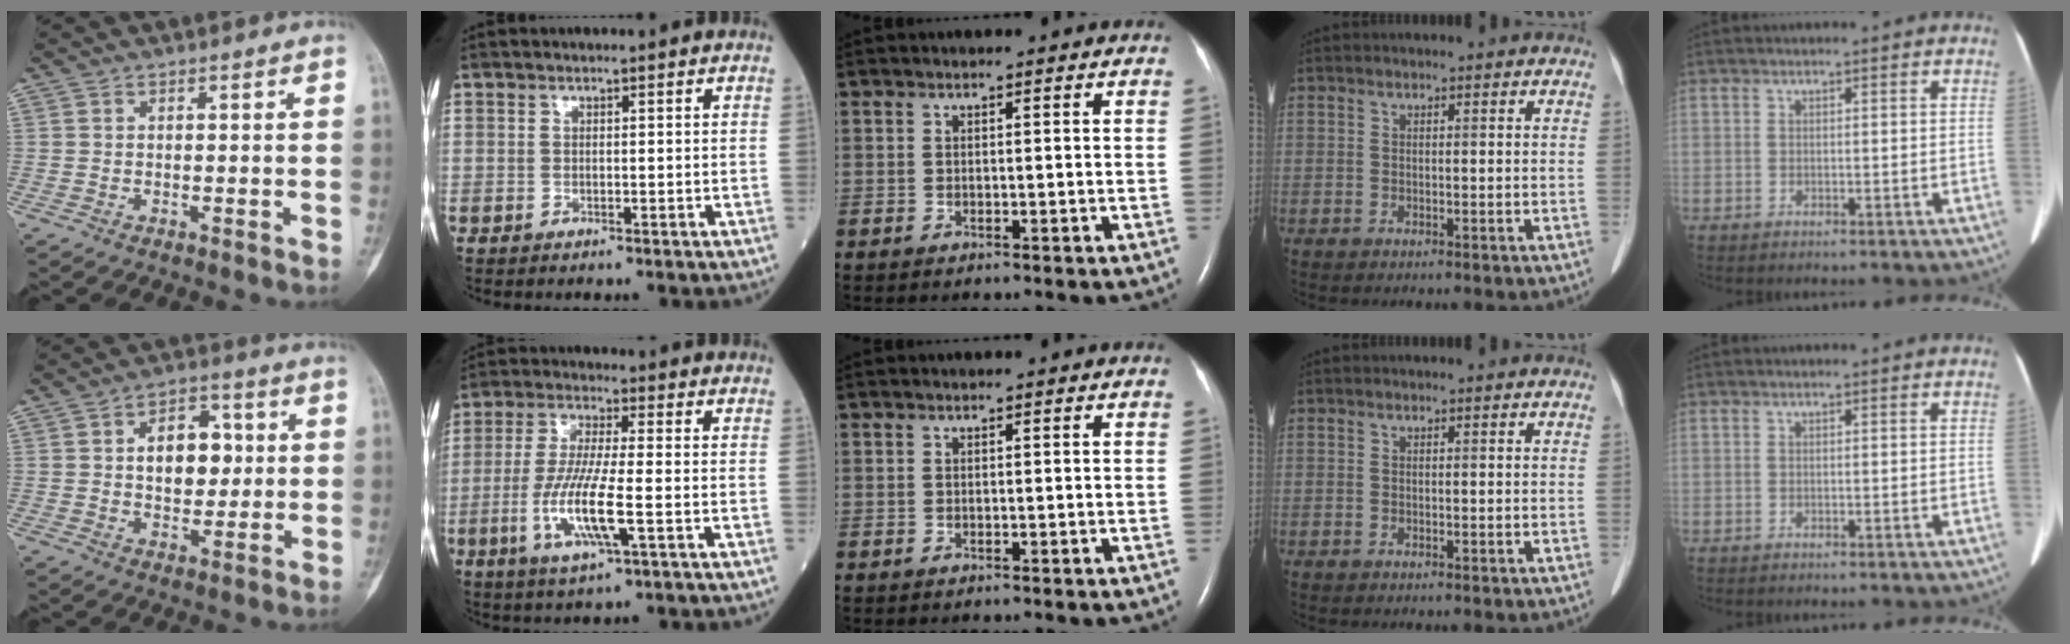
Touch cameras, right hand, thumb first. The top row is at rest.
{"thumb": {"total": 10.3, "force": [1.4, 6.7, 7.7], "torque": [-0.079, 0.005, 0.022]}, "index": {"total": 10.2, "force": [-2.9, 0.6, 9.8], "torque": [-0.202, -0.014, -0.058]}}